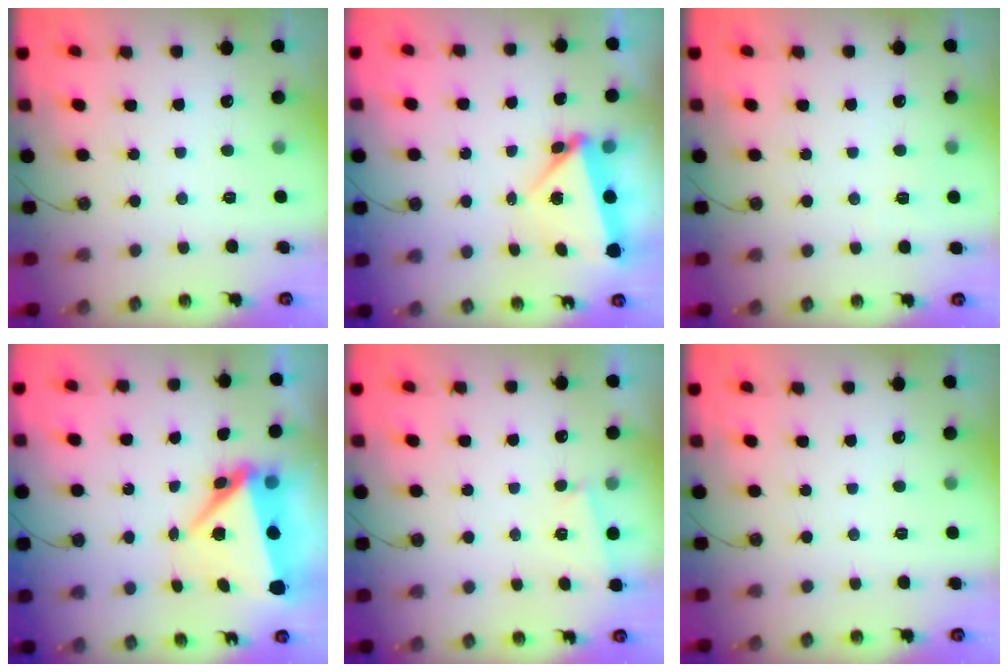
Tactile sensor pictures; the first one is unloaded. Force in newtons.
{"total": 5.6, "press": 5.6, "slide": 0.8}
{"total": 3.2, "press": 2.1, "slide": 2.4}
{"total": 8.3, "press": 8.1, "slide": 2.0}
{"total": 1.5, "press": 1.4, "slide": 0.5}
{"total": 0.0}